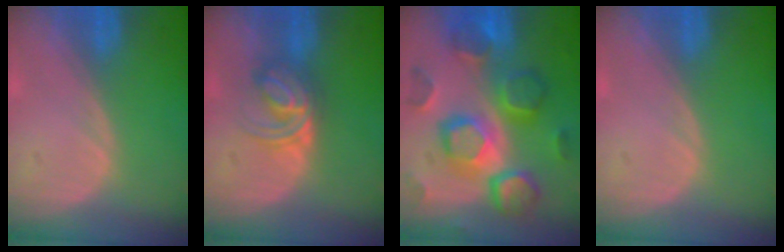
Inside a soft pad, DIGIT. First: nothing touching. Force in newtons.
{"total": 5.9, "press": 5.2, "slide": 2.9}
{"total": 12.4, "press": 12.4, "slide": 1.1}
{"total": 0.0}